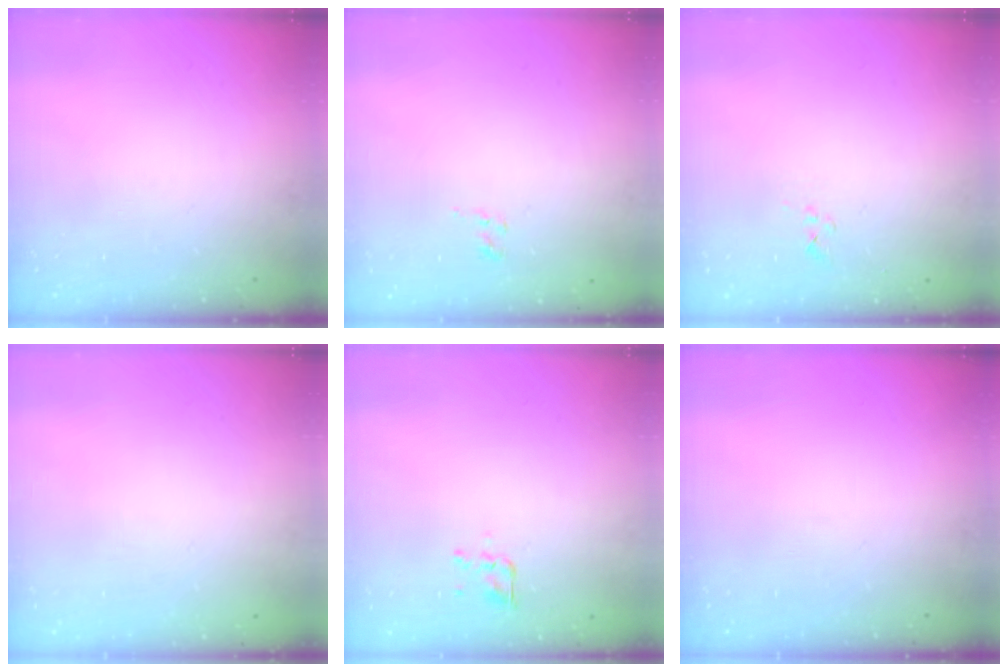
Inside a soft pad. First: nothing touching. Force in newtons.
{"total": 1.5, "press": 1.3, "slide": 0.9}
{"total": 2.2, "press": 2.1, "slide": 0.7}
{"total": 1.7, "press": 1.7, "slide": 0.2}
{"total": 3.1, "press": 3.0, "slide": 1.0}
{"total": 0.0}